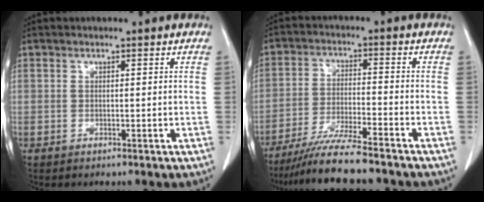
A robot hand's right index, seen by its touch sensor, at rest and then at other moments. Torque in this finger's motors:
{"motor_torque": [1.08, -1.05, 0.24, 0.15]}